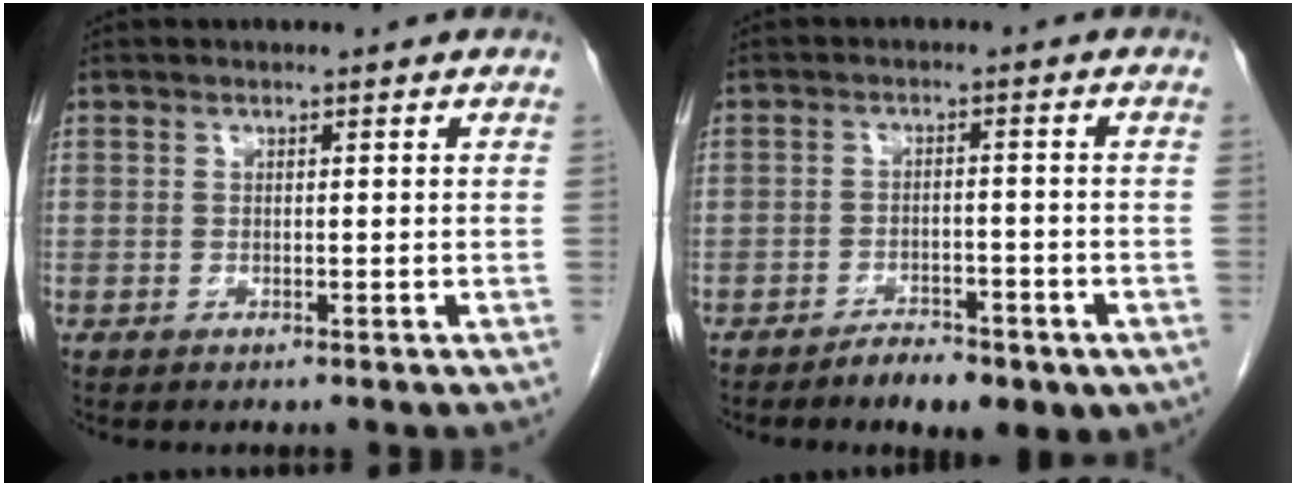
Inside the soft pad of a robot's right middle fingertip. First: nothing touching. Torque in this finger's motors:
{"motor_torque": [-0.12, 0.14, -0.06, 0.00]}